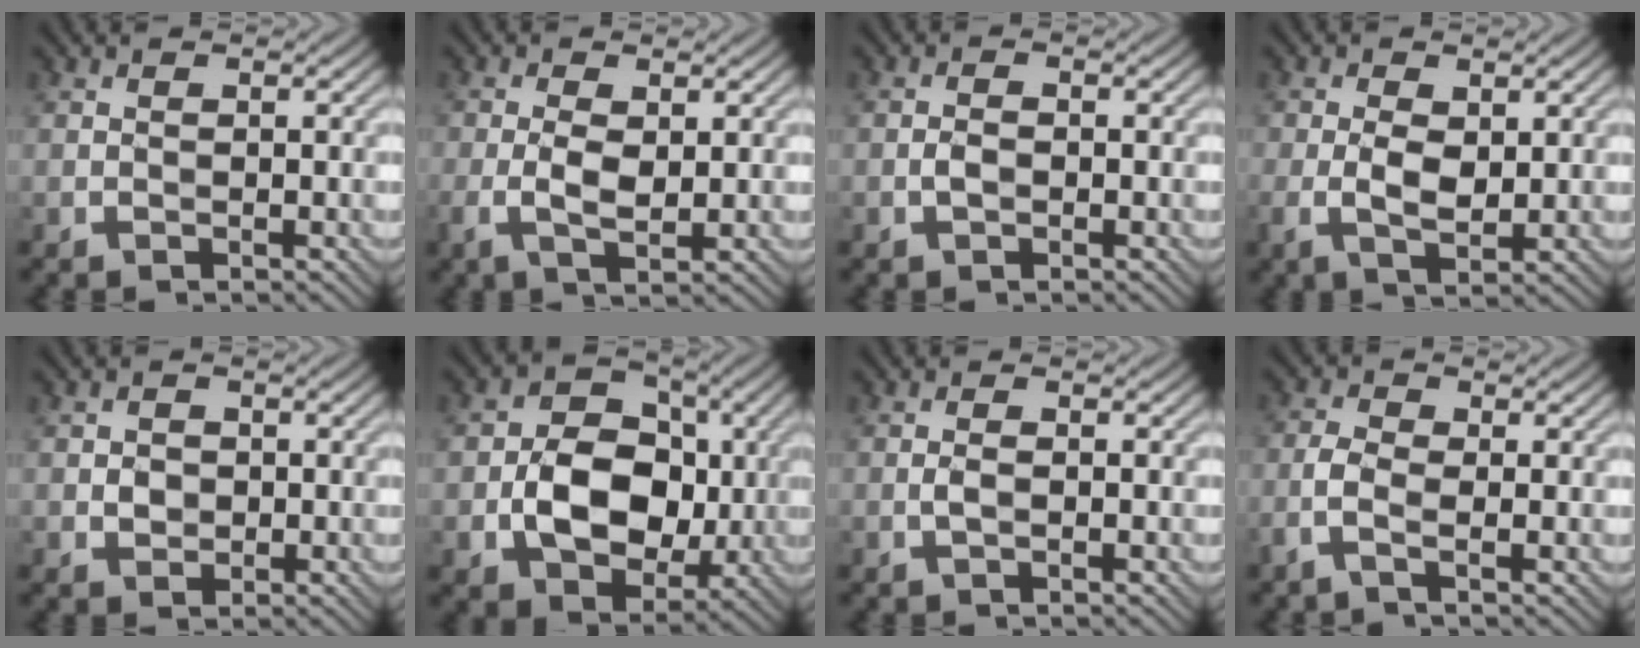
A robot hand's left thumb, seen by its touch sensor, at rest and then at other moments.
{"total": 4.2, "force": [-0.1, 1.8, 3.8], "torque": [-0.089, -0.001, -0.003]}
{"total": 1.6, "force": [-0.6, 0.9, 1.2], "torque": [-0.027, 0.003, -0.014]}
{"total": 4.4, "force": [0.2, 2.2, 3.8], "torque": [-0.085, -0.001, 0.004]}
{"total": 1.9, "force": [-0.3, 1.7, 0.8], "torque": [-0.022, -0.002, -0.009]}
{"total": 9.8, "force": [-1.3, 7.3, 6.3], "torque": [-0.121, -0.002, -0.028]}
{"total": 1.5, "force": [-0.4, 0.5, 1.3], "torque": [-0.033, 0.003, -0.010]}
{"total": 3.0, "force": [-1.1, 1.2, 2.6], "torque": [-0.072, 0.006, -0.031]}